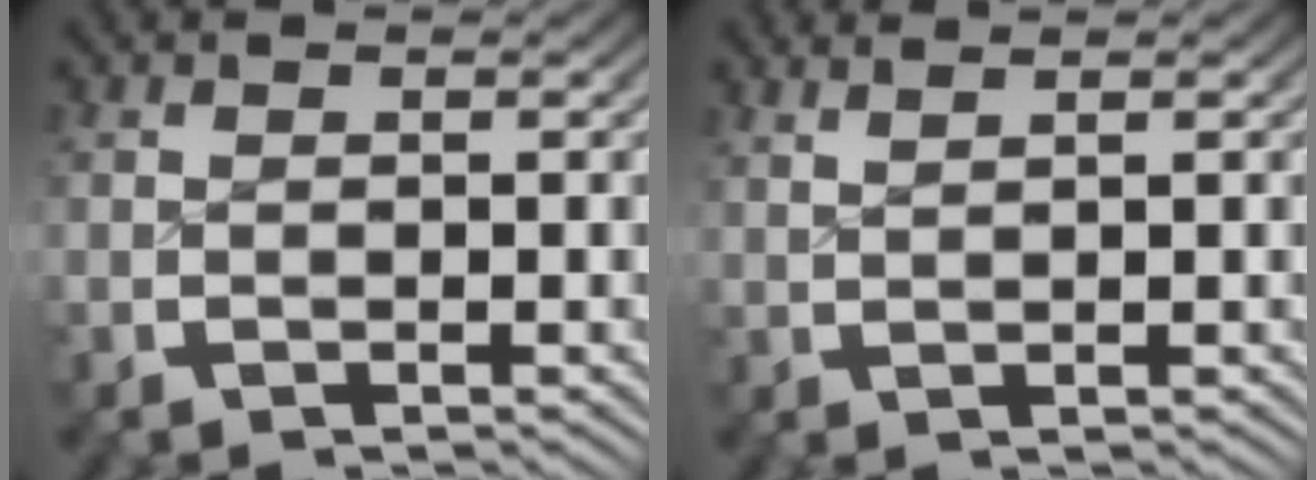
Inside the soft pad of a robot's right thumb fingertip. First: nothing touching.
{"total": 2.2, "force": [1.7, -0.1, 1.3], "torque": [-0.015, 0.010, 0.031]}